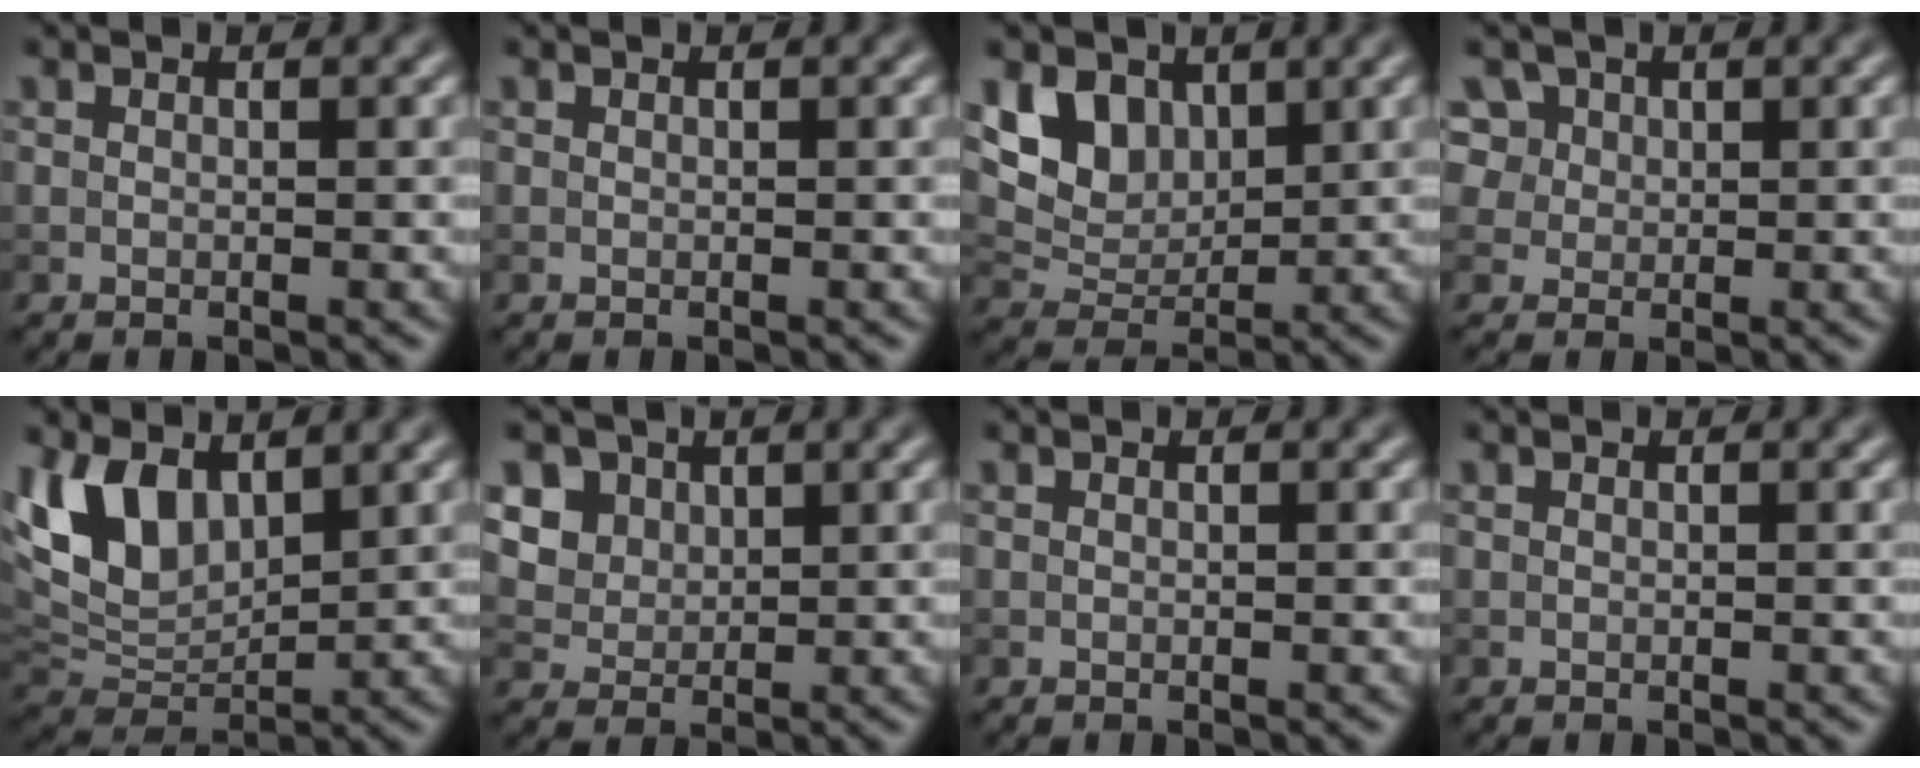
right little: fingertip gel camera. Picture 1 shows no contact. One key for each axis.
{"total": 0.0}
{"total": 5.7, "fx": 2.6, "fy": 4.1, "fz": 3.0, "tx": -0.067, "ty": -0.009, "tz": 0.051}
{"total": 6.3, "fx": 3.0, "fy": 4.9, "fz": 2.7, "tx": -0.064, "ty": 0.016, "tz": 0.042}
{"total": 7.0, "fx": 3.3, "fy": 4.0, "fz": 4.7, "tx": -0.097, "ty": -0.003, "tz": 0.061}
{"total": 6.8, "fx": 3.3, "fy": 5.2, "fz": 2.8, "tx": -0.065, "ty": 0.009, "tz": 0.056}
{"total": 0.0}
{"total": 0.0}